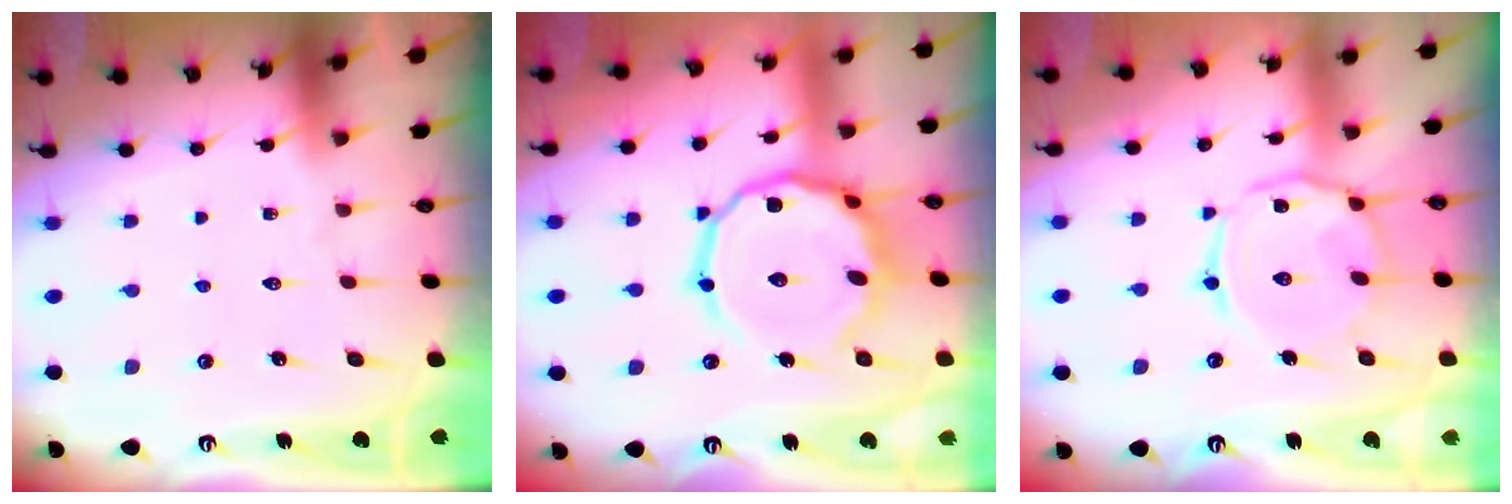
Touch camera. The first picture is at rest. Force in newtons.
{"total": 14.8, "press": 14.6, "slide": 1.9}
{"total": 8.1, "press": 8.1, "slide": 0.6}